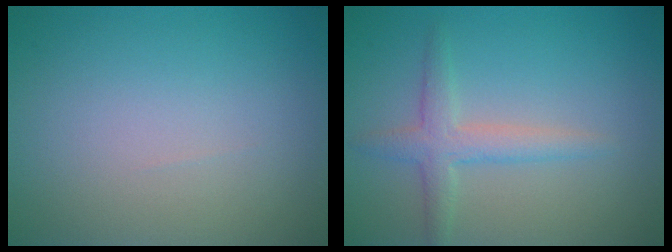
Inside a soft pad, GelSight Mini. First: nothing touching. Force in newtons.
{"total": 2.7, "press": 2.7, "slide": 0.0}